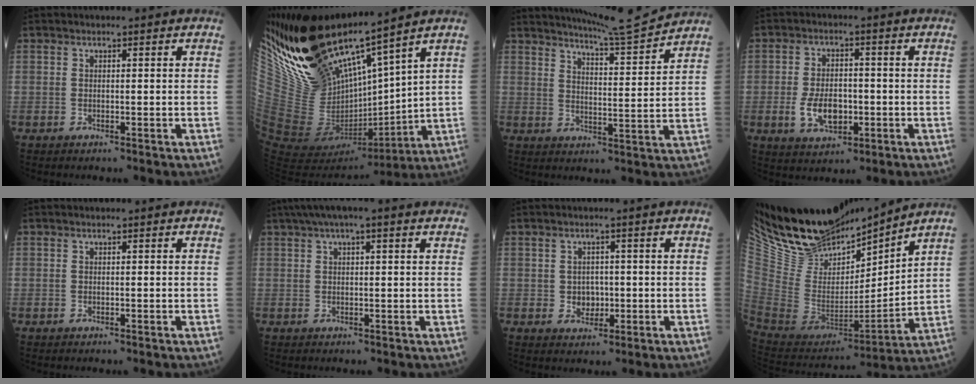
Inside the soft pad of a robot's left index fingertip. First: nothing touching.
{"total": 18.1, "force": [14.6, 3.2, 10.2], "torque": [-0.188, -0.035, 0.301]}
{"total": 9.3, "force": [9.0, -1.4, 1.7], "torque": [-0.037, -0.021, 0.138]}
{"total": 6.7, "force": [-1.8, 3.8, 5.1], "torque": [-0.105, 0.001, -0.024]}
{"total": 0.0}
{"total": 8.0, "force": [5.2, 1.1, 6.0], "torque": [-0.100, 0.047, 0.078]}
{"total": 2.7, "force": [-0.2, 2.3, 1.4], "torque": [-0.022, 0.006, 0.003]}
{"total": 18.7, "force": [16.7, 3.9, 7.5], "torque": [-0.150, -0.014, 0.320]}